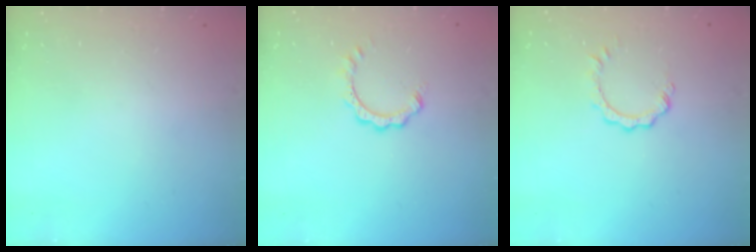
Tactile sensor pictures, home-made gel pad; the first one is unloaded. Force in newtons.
{"total": 4.4, "press": 4.4, "slide": 0.2}
{"total": 4.1, "press": 4.1, "slide": 0.5}